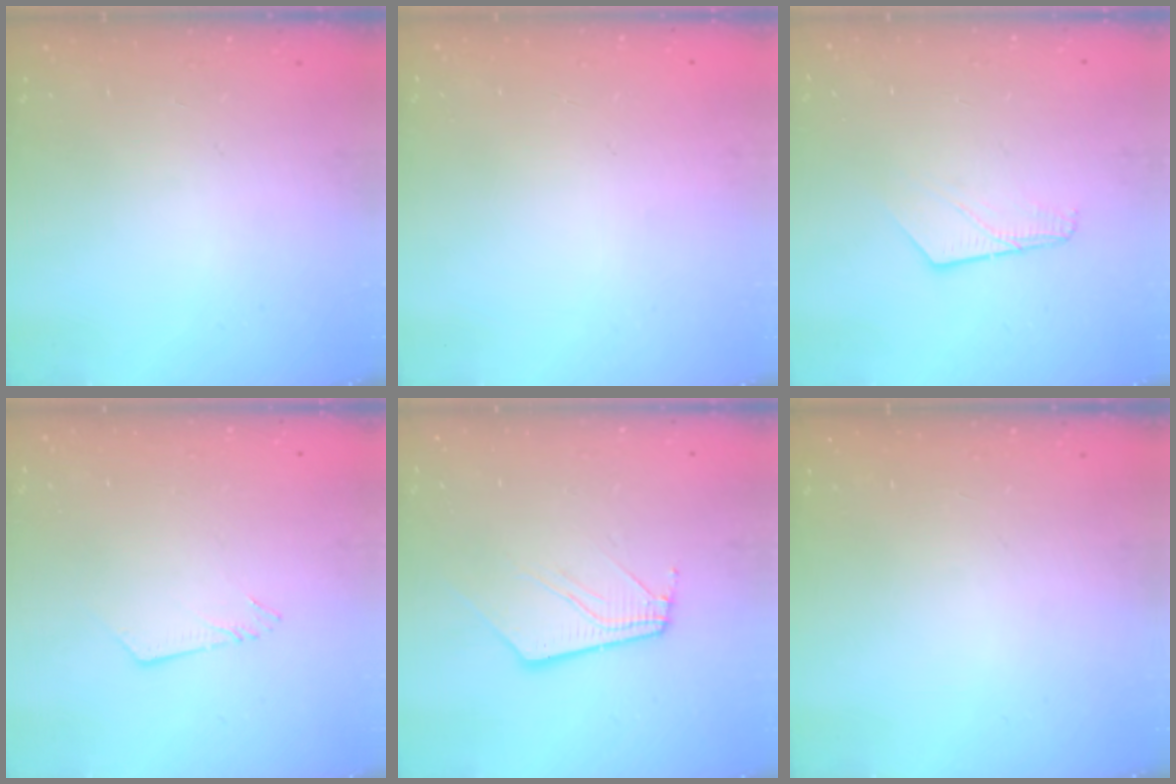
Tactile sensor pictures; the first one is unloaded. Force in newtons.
{"total": 0.0}
{"total": 6.3, "press": 6.3, "slide": 0.5}
{"total": 2.4, "press": 2.4, "slide": 0.3}
{"total": 8.2, "press": 8.1, "slide": 1.1}
{"total": 0.0}